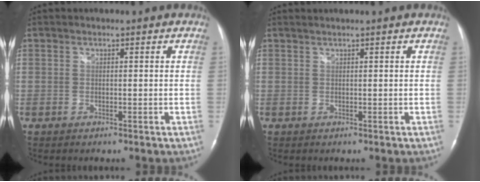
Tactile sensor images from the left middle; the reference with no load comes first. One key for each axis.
{"total": 0.8, "fx": 0.7, "fy": -0.2, "fz": 0.4, "tx": -0.011, "ty": 0.008, "tz": 0.018}